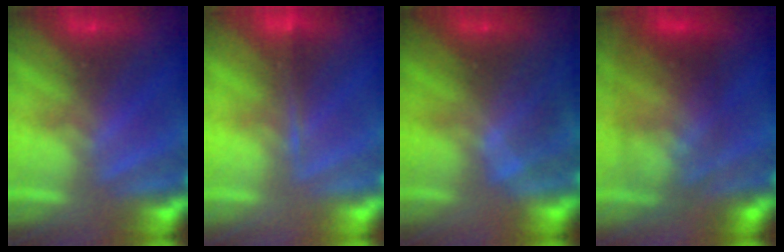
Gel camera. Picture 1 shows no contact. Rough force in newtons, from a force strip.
{"total": 1.6}
{"total": 1.7}
{"total": 2.8}